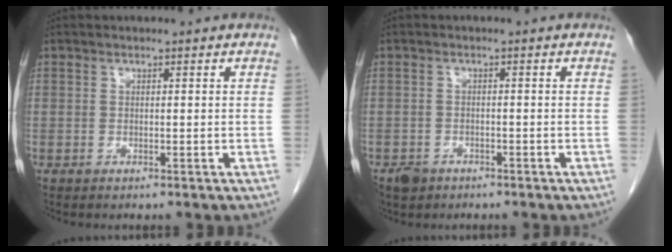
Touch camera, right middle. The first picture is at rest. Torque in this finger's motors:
{"motor_torque": [0.01, 0.01, 0.00, 0.00]}